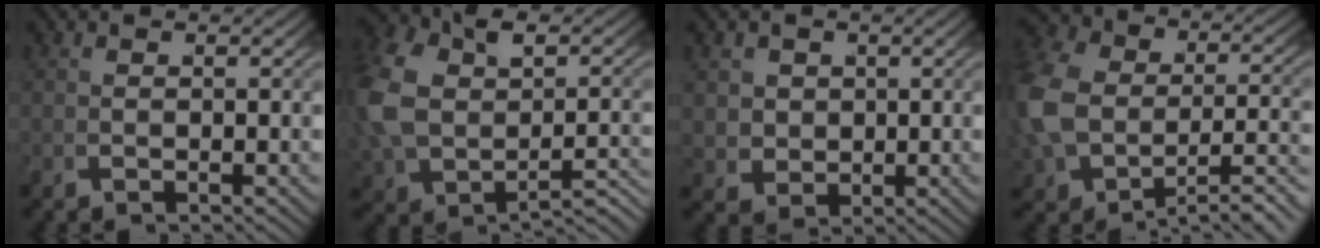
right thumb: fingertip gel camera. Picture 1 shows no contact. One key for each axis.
{"total": 6.7, "fx": 0.1, "fy": 4.8, "fz": 4.7, "tx": -0.124, "ty": -0.013, "tz": 0.022}
{"total": 3.6, "fx": 0.9, "fy": 3.0, "fz": 1.7, "tx": -0.046, "ty": -0.031, "tz": 0.040}
{"total": 9.5, "fx": -3.1, "fy": 6.9, "fz": 5.7, "tx": -0.131, "ty": -0.040, "tz": -0.023}